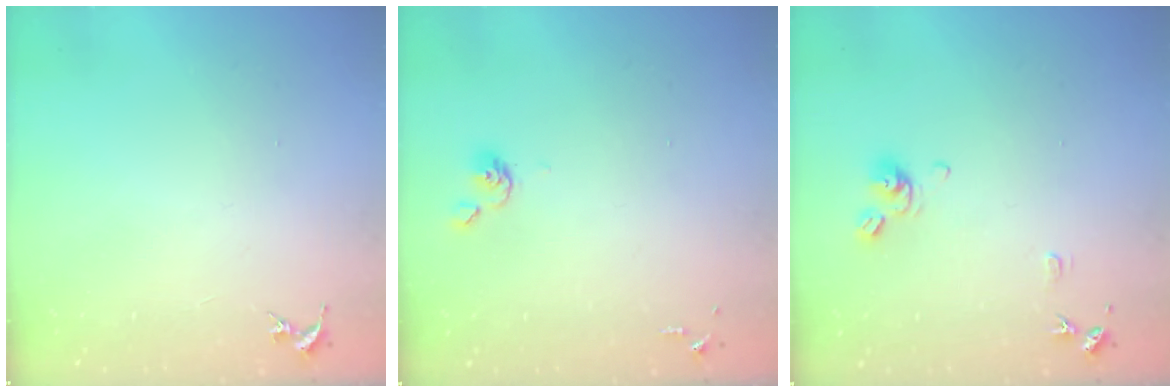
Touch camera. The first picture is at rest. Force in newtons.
{"total": 3.8, "press": 3.7, "slide": 0.8}
{"total": 9.4, "press": 9.4, "slide": 0.9}